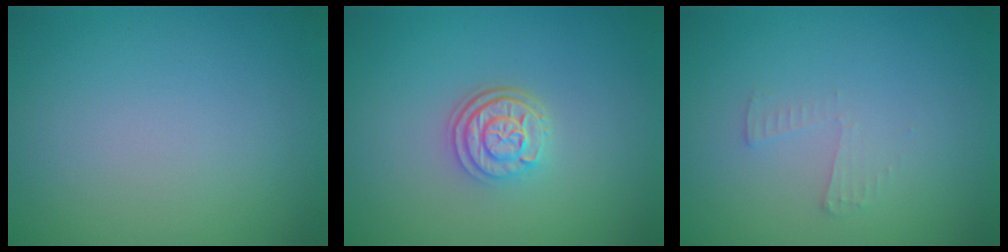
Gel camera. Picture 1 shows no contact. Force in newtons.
{"total": 3.0, "press": 2.5, "slide": 1.8}
{"total": 1.0, "press": 1.0, "slide": 0.0}